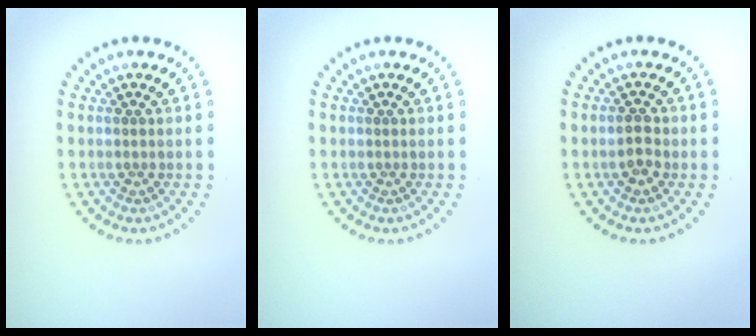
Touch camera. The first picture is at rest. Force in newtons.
{"total": 0.0}
{"total": 1.8, "press": 1.8, "slide": 0.2}